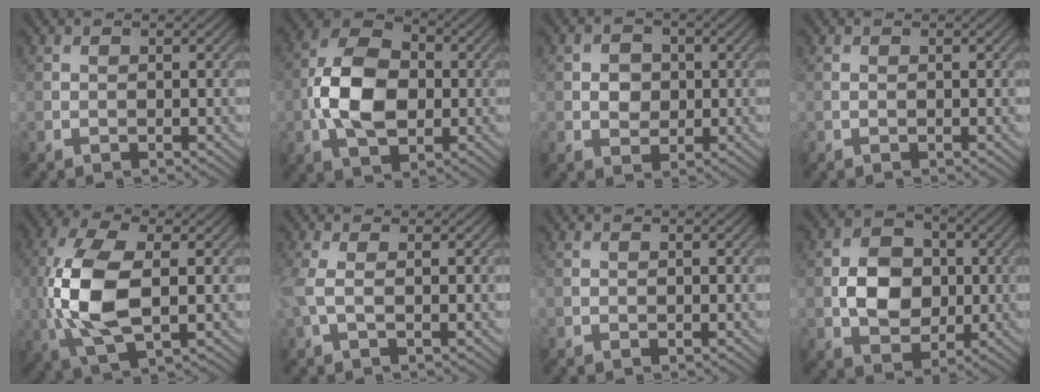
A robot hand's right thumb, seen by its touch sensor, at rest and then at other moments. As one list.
[{"total": 10.8, "force": [-1.3, 6.9, 8.2], "torque": [-0.179, 0.004, -0.029]}, {"total": 2.9, "force": [0.0, 2.5, 1.5], "torque": [-0.033, -0.001, -0.007]}, {"total": 0.0}, {"total": 11.2, "force": [-0.6, 5.3, 9.9], "torque": [-0.233, -0.001, -0.011]}, {"total": 2.7, "force": [0.1, 0.6, 2.6], "torque": [-0.072, 0.004, -0.004]}, {"total": 0.0}, {"total": 6.9, "force": [-0.2, 5.4, 4.3], "torque": [-0.083, 0.002, -0.010]}]